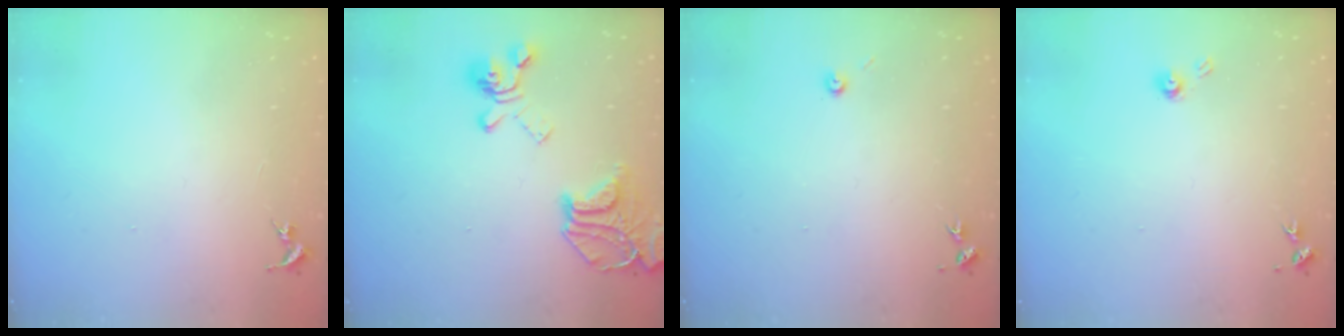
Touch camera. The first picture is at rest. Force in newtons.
{"total": 19.9, "press": 19.8, "slide": 2.0}
{"total": 3.0, "press": 3.0, "slide": 0.3}
{"total": 4.0, "press": 4.0, "slide": 0.3}